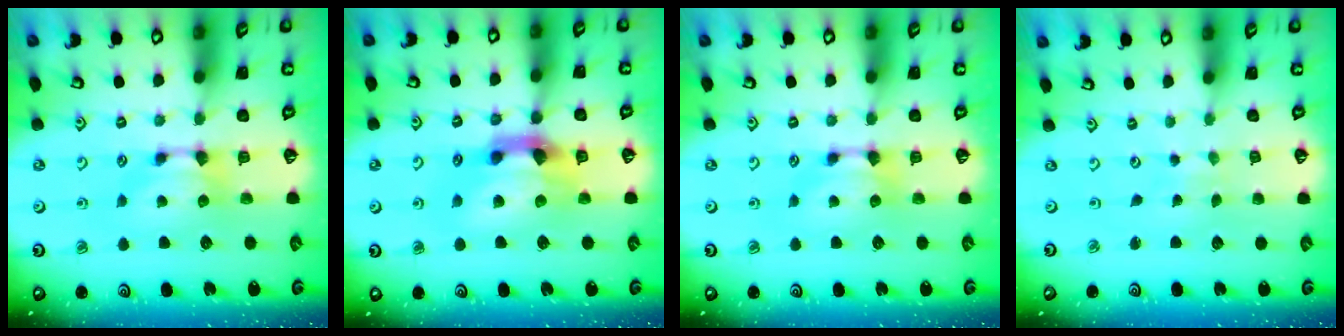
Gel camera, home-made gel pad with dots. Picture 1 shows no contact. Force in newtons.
{"total": 5.3, "press": 5.0, "slide": 1.8}
{"total": 0.0}
{"total": 5.7, "press": 5.7, "slide": 0.2}